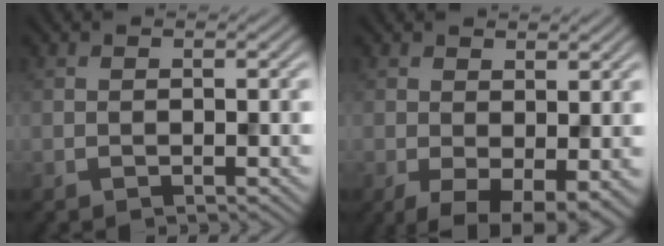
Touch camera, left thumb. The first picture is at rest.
{"total": 5.8, "force": [-1.5, 3.0, 4.7], "torque": [-0.086, -0.019, -0.018]}